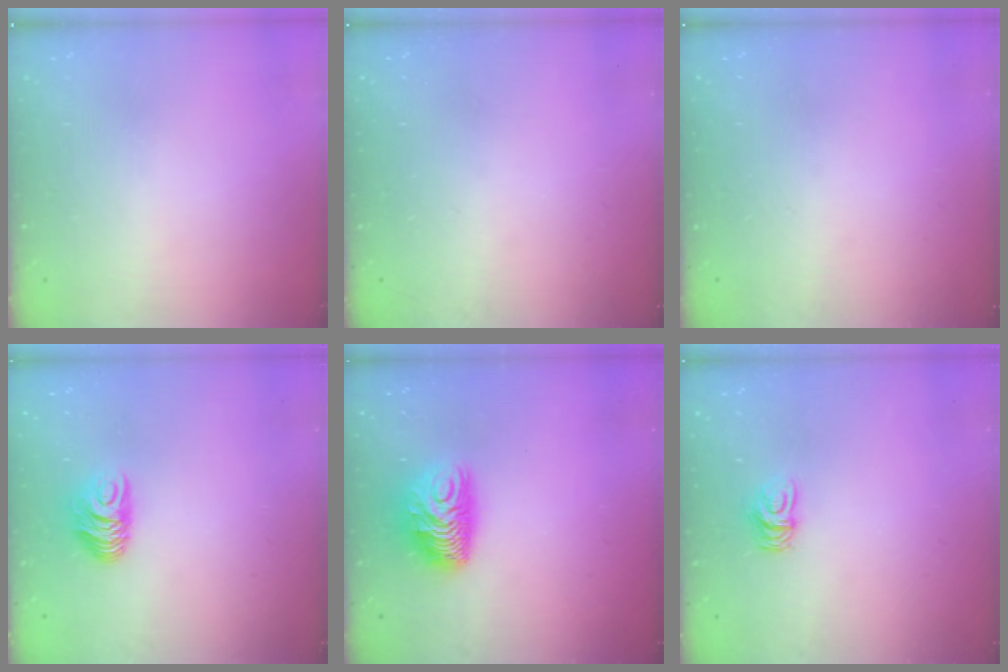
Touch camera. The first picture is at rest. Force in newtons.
{"total": 0.0}
{"total": 0.0}
{"total": 7.5, "press": 7.5, "slide": 0.7}
{"total": 11.4, "press": 11.3, "slide": 0.9}
{"total": 6.5, "press": 6.4, "slide": 0.5}